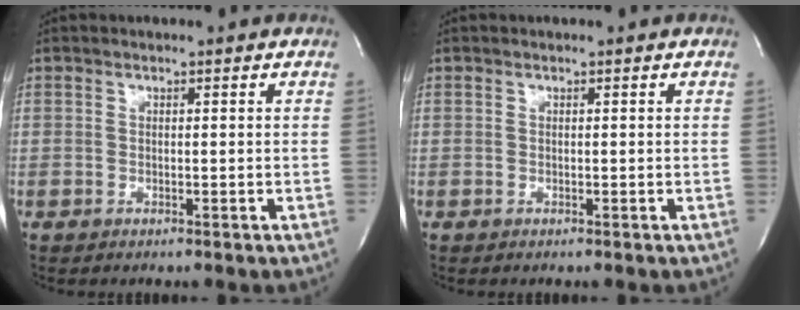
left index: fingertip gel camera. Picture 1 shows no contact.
{"total": 0.0}